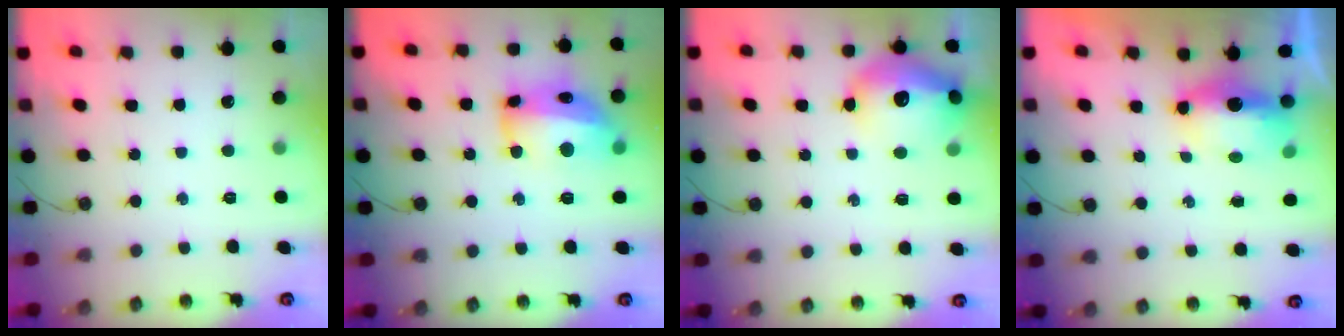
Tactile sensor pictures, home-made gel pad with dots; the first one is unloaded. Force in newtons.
{"total": 15.4, "press": 15.4, "slide": 1.5}
{"total": 17.8, "press": 17.8, "slide": 1.3}
{"total": 10.8, "press": 8.3, "slide": 7.0}